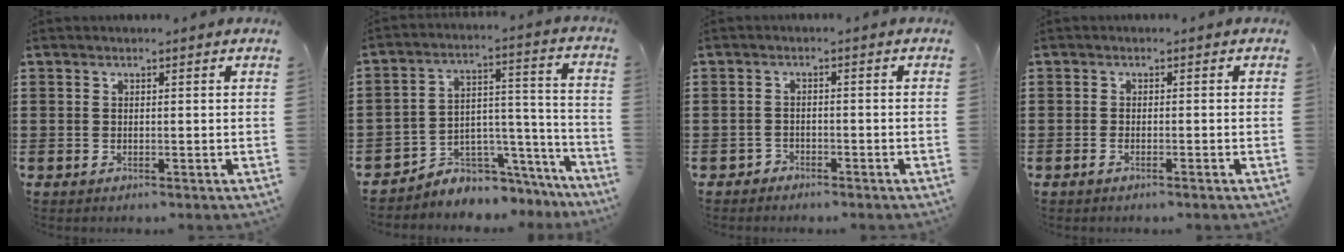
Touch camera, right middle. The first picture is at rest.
{"total": 4.5, "force": [-4.0, 1.9, 0.2], "torque": [-0.013, 0.000, -0.080]}
{"total": 1.6, "force": [-1.6, 0.4, -0.1], "torque": [-0.006, -0.001, -0.035]}
{"total": 0.8, "force": [-0.6, 0.1, 0.5], "torque": [-0.010, -0.002, -0.011]}